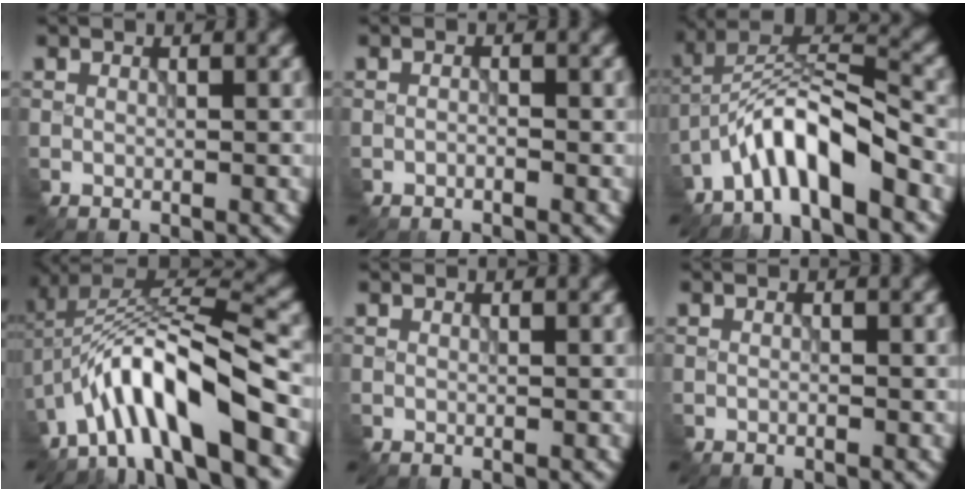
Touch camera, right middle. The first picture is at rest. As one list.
[{"total": 0.8, "force": [-0.5, 0.3, 0.5], "torque": [-0.012, -0.002, -0.008]}, {"total": 7.0, "force": [-4.5, 1.8, 5.0], "torque": [-0.088, 0.015, -0.087]}, {"total": 10.6, "force": [-5.1, 3.0, 8.8], "torque": [-0.154, 0.020, -0.094]}, {"total": 0.0}, {"total": 0.5, "force": [-0.3, 0.2, 0.4], "torque": [-0.007, -0.004, -0.003]}]